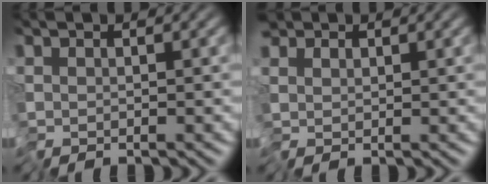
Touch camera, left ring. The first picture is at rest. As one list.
[{"total": 1.9, "force": [0.5, 1.4, 1.2], "torque": [-0.036, 0.004, 0.004]}]